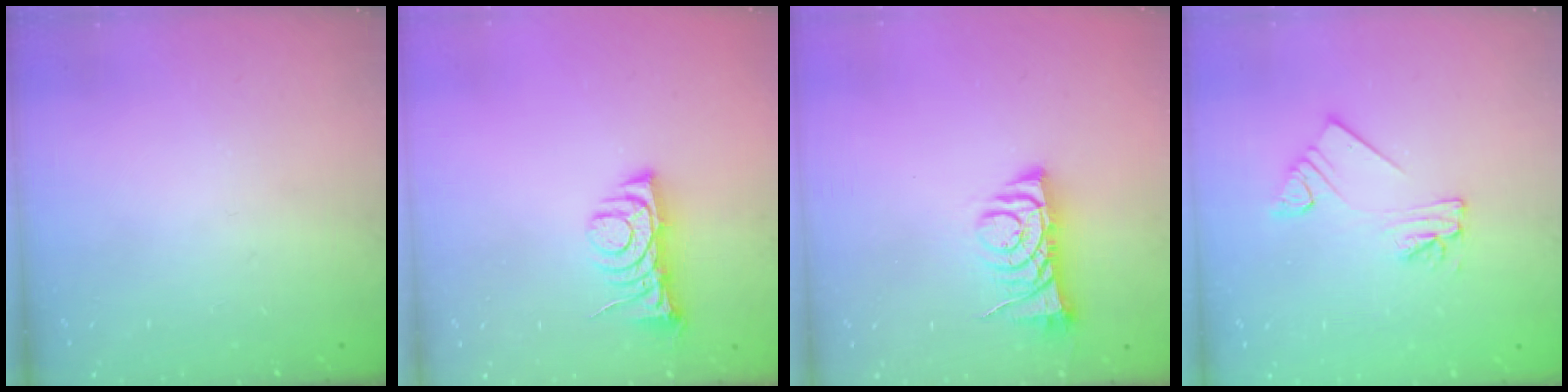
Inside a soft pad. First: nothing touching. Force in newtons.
{"total": 8.3, "press": 8.2, "slide": 1.2}
{"total": 7.2, "press": 7.2, "slide": 0.8}
{"total": 3.9, "press": 3.9, "slide": 0.2}